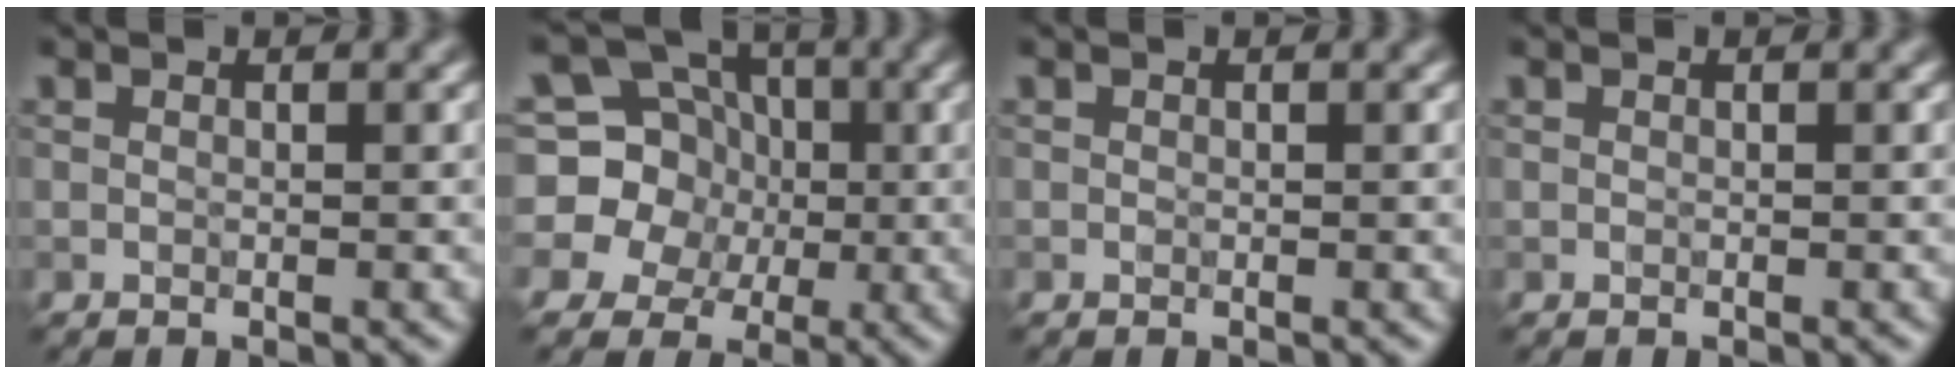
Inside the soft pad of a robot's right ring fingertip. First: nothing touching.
{"total": 11.3, "force": [1.4, 10.3, 4.3], "torque": [-0.104, 0.041, -0.012]}
{"total": 0.0}
{"total": 0.0}